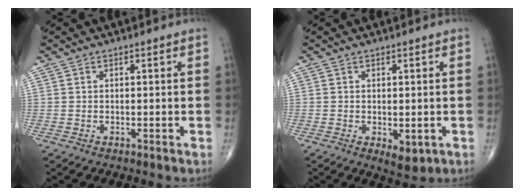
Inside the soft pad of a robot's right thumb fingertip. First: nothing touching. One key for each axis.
{"total": 3.7, "fx": -1.0, "fy": 1.9, "fz": 3.0, "tx": -0.035, "ty": -0.007, "tz": -0.003}